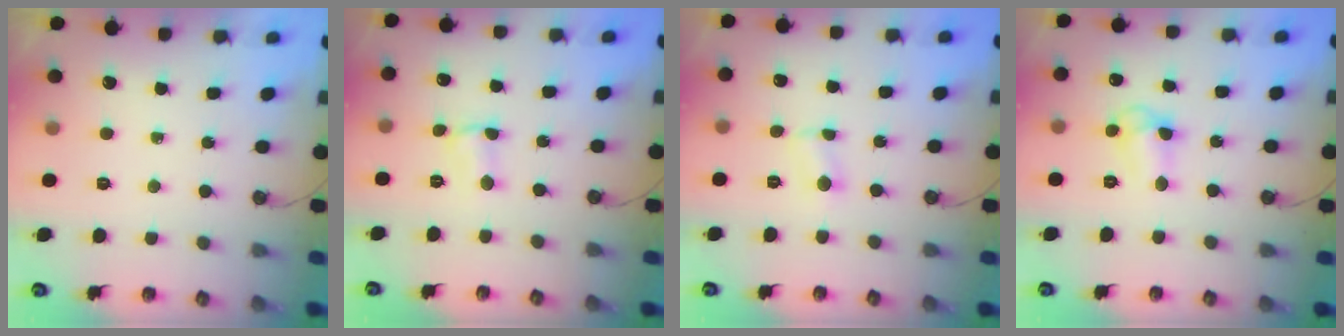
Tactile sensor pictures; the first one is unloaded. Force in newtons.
{"total": 1.9, "press": 1.9, "slide": 0.3}
{"total": 2.5, "press": 2.4, "slide": 0.8}
{"total": 7.2, "press": 7.2, "slide": 0.6}